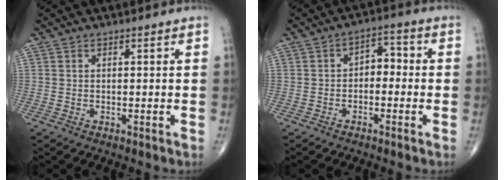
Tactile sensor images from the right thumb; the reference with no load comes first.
{"total": 4.7, "force": [-0.7, 3.1, 3.4], "torque": [-0.028, 0.027, -0.024]}